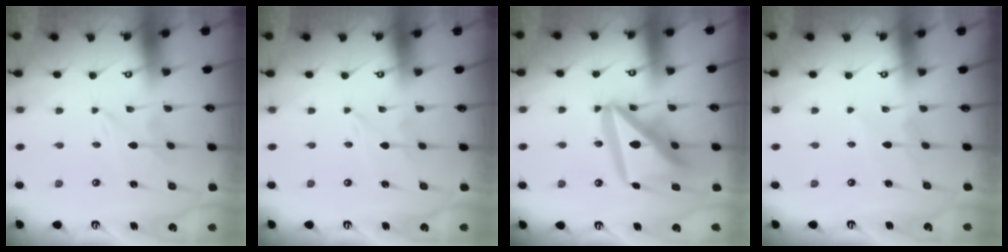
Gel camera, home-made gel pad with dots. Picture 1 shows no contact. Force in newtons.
{"total": 0.0}
{"total": 20.0, "press": 19.8, "slide": 2.4}
{"total": 1.6, "press": 1.5, "slide": 0.3}